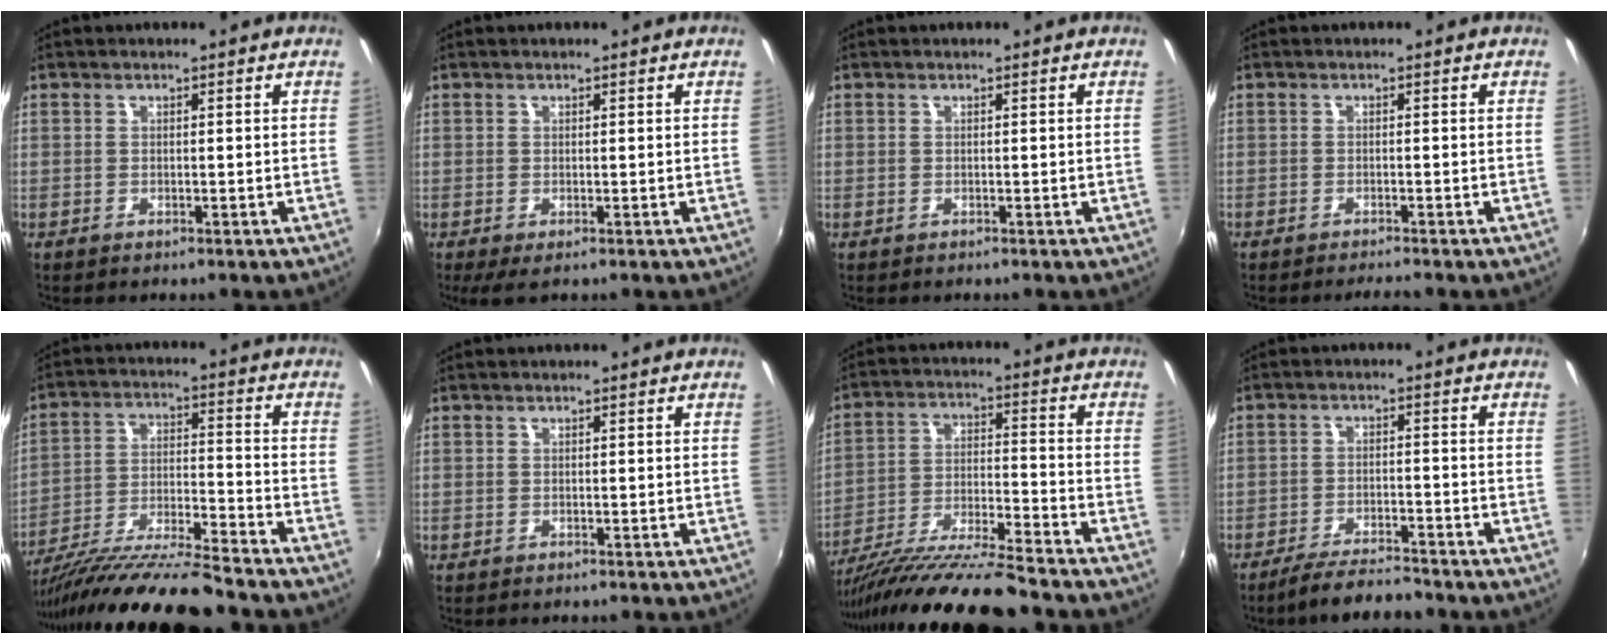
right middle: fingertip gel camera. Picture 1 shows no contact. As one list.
[{"total": 1.3, "force": [0.0, 0.3, 1.2], "torque": [-0.022, -0.004, -0.001]}, {"total": 0.0}, {"total": 2.0, "force": [-1.9, 0.0, 0.6], "torque": [-0.020, -0.008, -0.034]}, {"total": 17.0, "force": [-14.8, -0.2, 8.3], "torque": [-0.162, -0.039, -0.258]}, {"total": 0.0}, {"total": 16.8, "force": [-14.6, -0.1, 8.4], "torque": [-0.165, -0.039, -0.254]}, {"total": 7.2, "force": [-6.5, 1.1, 2.9], "torque": [-0.075, -0.007, -0.108]}]